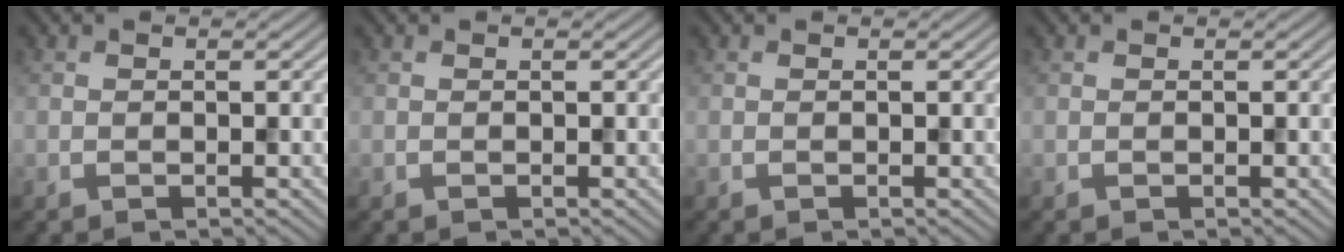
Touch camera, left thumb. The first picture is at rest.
{"total": 0.0}
{"total": 0.0}
{"total": 0.0}